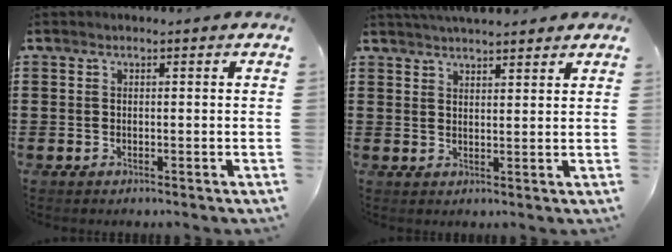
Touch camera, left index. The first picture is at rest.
{"total": 3.3, "force": [3.2, 0.2, 0.7], "torque": [-0.021, -0.004, 0.060]}